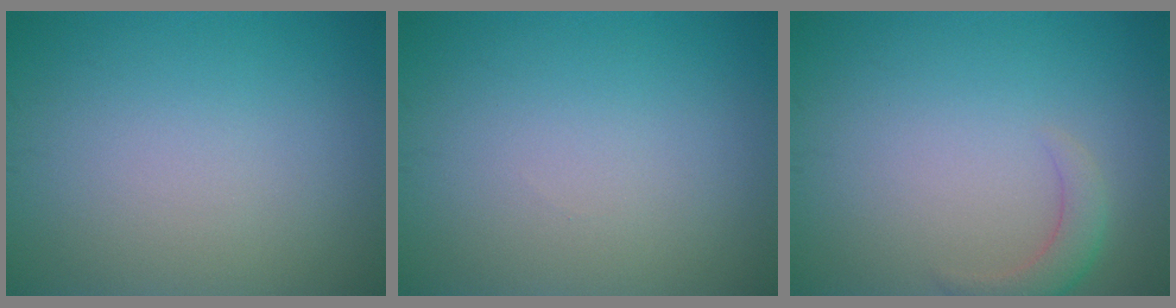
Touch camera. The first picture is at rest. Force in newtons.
{"total": 0.0}
{"total": 2.1, "press": 2.1, "slide": 0.2}